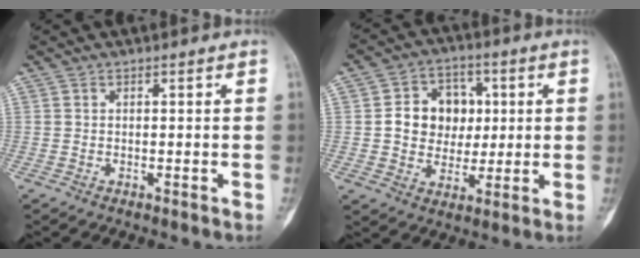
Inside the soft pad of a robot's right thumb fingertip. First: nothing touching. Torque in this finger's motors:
{"motor_torque": [1.44, 1.31, 0.40, -0.32, 0.07]}